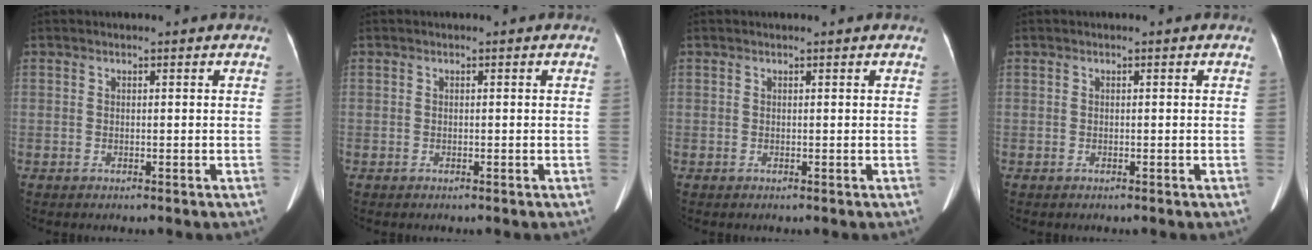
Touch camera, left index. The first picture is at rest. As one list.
[{"total": 0.0}, {"total": 0.5, "force": [0.5, -0.1, 0.1], "torque": [-0.008, 0.012, 0.012]}, {"total": 0.0}]